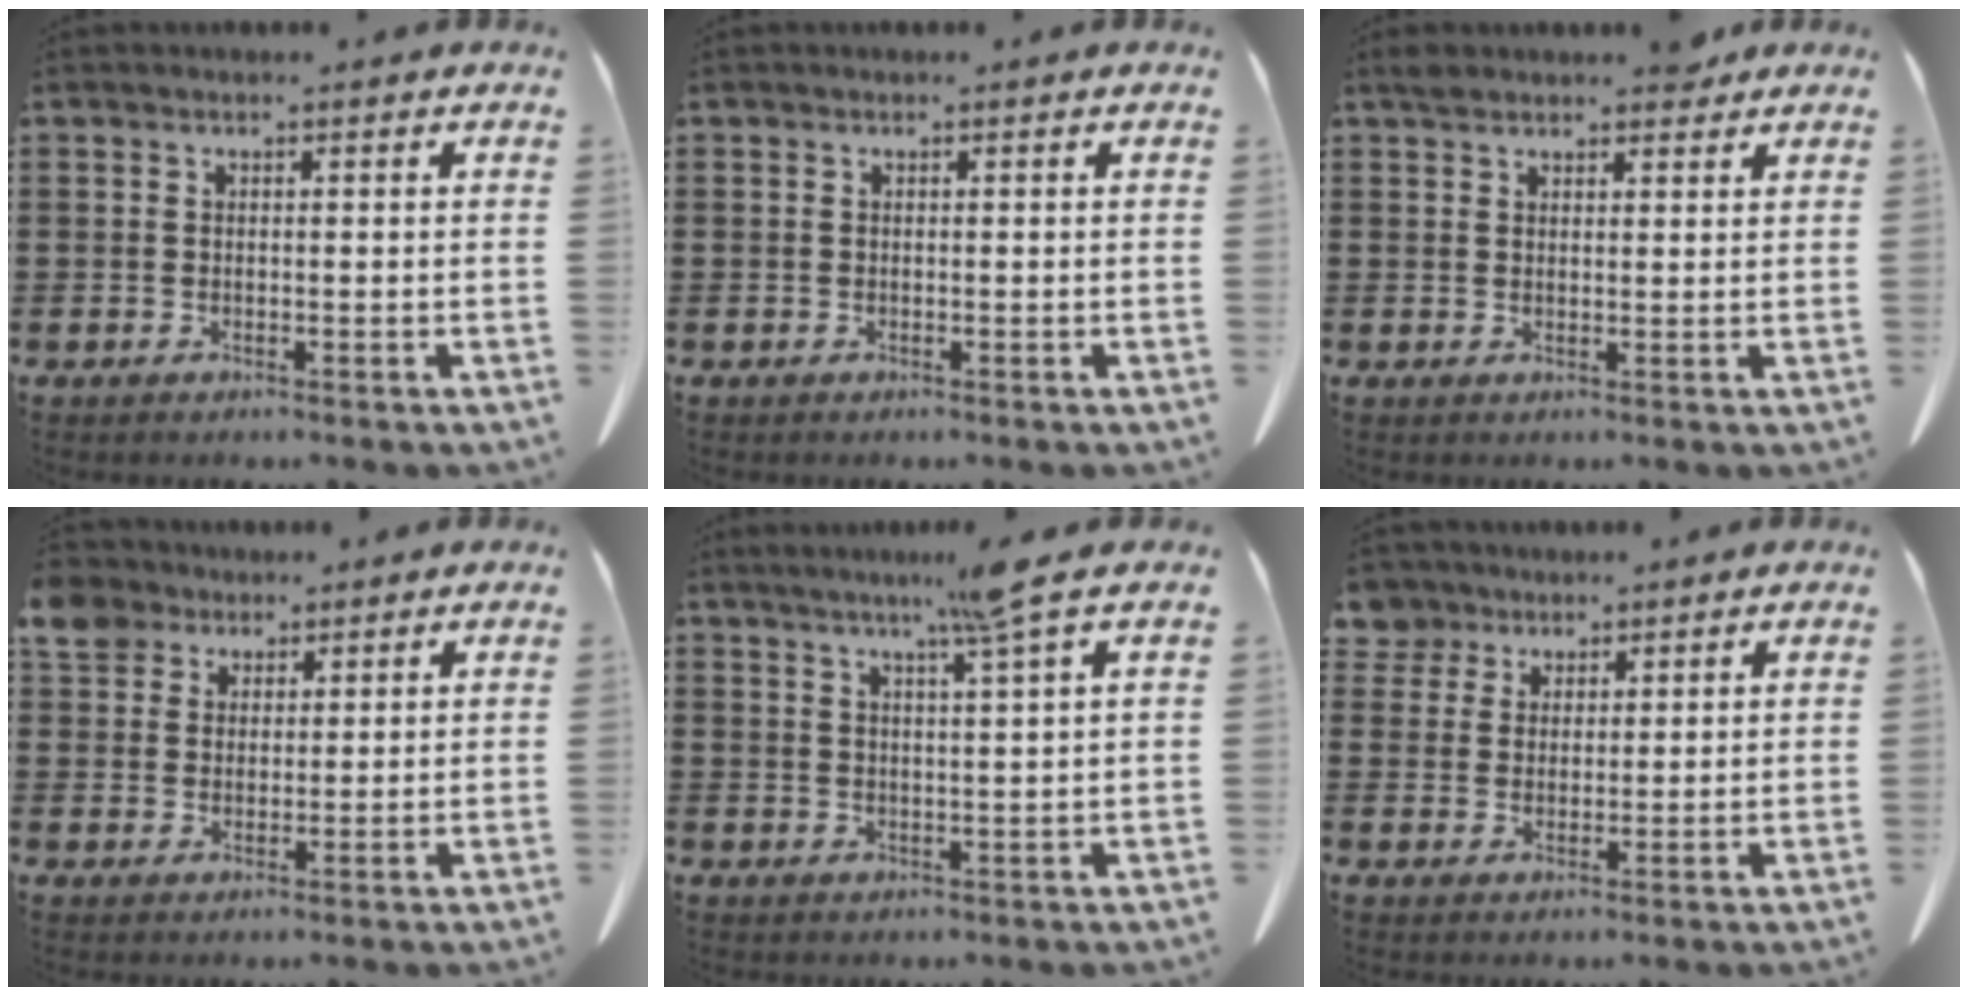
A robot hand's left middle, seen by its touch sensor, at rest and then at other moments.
{"total": 0.0}
{"total": 3.4, "force": [3.0, 1.1, 1.1], "torque": [-0.013, -0.006, 0.054]}
{"total": 5.0, "force": [3.5, 3.2, 1.4], "torque": [-0.040, 0.004, 0.065]}
{"total": 5.9, "force": [4.2, -1.0, 4.0], "torque": [-0.086, -0.002, 0.073]}
{"total": 4.2, "force": [3.1, 2.8, 0.5], "torque": [-0.022, 0.003, 0.057]}